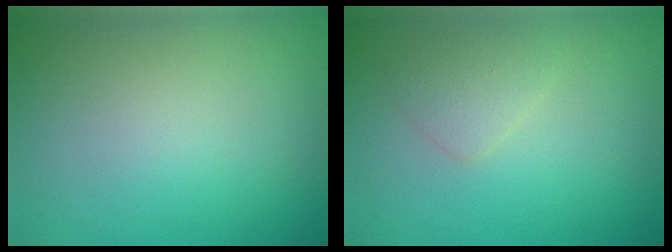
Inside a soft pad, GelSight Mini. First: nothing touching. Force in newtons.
{"total": 1.6, "press": 1.6, "slide": 0.0}